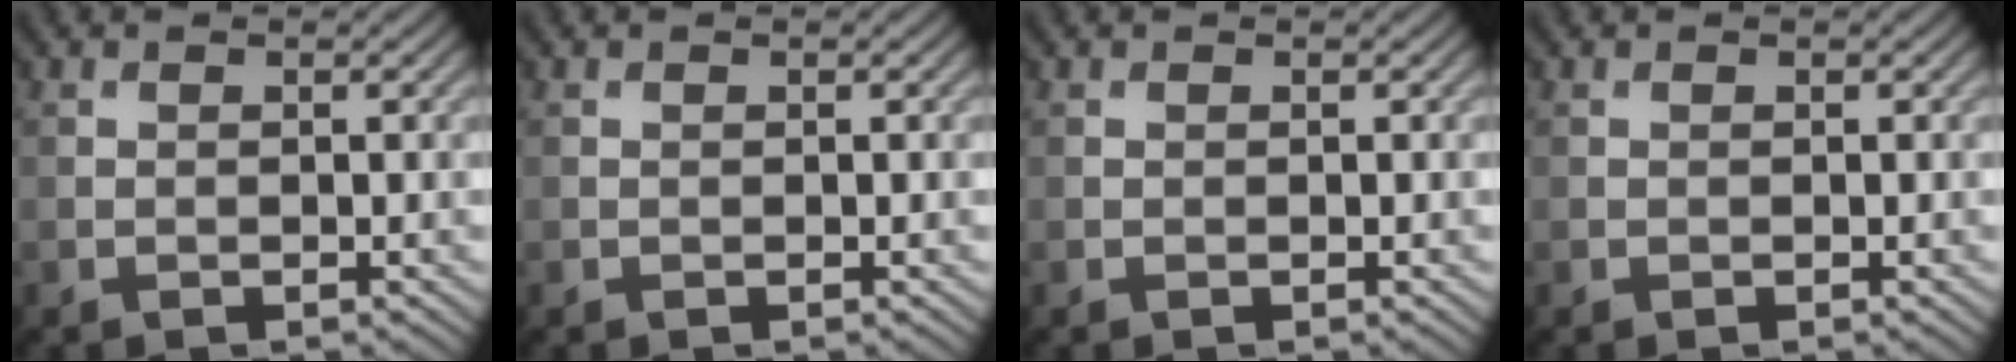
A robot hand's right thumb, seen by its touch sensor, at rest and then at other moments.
{"total": 0.0}
{"total": 0.0}
{"total": 0.0}